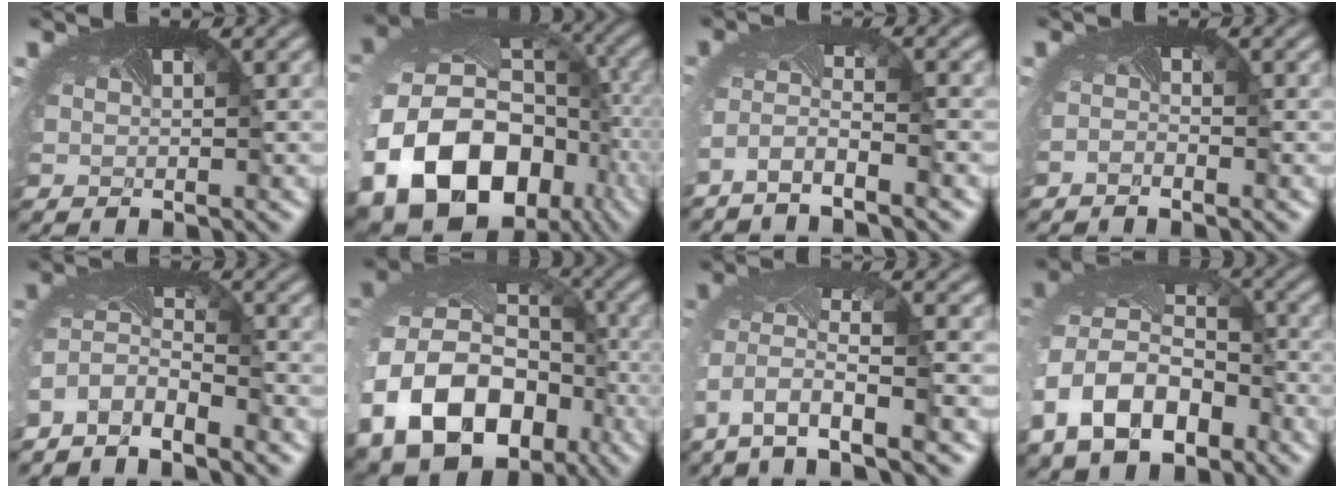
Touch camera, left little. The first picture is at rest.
{"total": 19.6, "force": [-7.1, 14.8, 10.7], "torque": [-0.247, -0.067, -0.087]}
{"total": 2.9, "force": [-2.5, 0.1, 1.4], "torque": [-0.054, -0.015, -0.052]}
{"total": 1.1, "force": [-1.0, -0.2, -0.4], "torque": [-0.016, -0.014, -0.017]}
{"total": 3.8, "force": [-3.5, 0.9, 1.2], "torque": [-0.046, -0.019, -0.070]}
{"total": 15.9, "force": [-5.6, 12.2, 8.5], "torque": [-0.206, -0.043, -0.072]}
{"total": 6.9, "force": [-3.6, 2.6, 5.3], "torque": [-0.146, -0.030, -0.059]}
{"total": 11.6, "force": [-4.5, 8.5, 6.4], "torque": [-0.171, -0.037, -0.067]}